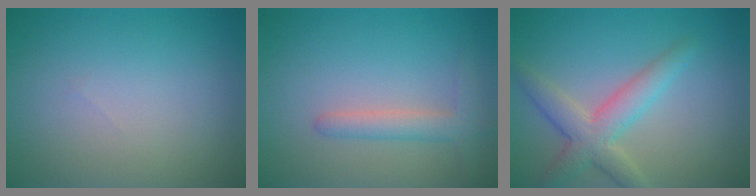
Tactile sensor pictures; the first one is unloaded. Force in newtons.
{"total": 2.4, "press": 2.4, "slide": 0.3}
{"total": 4.1, "press": 4.1, "slide": 0.2}